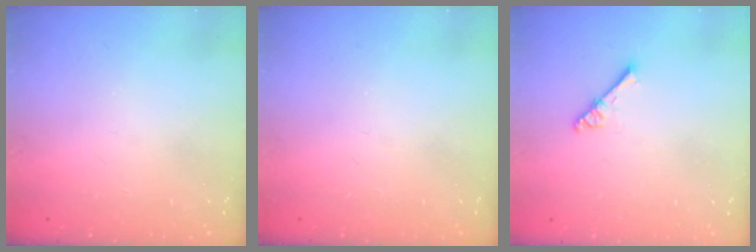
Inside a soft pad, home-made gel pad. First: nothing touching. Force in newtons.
{"total": 0.0}
{"total": 2.5, "press": 2.5, "slide": 0.3}